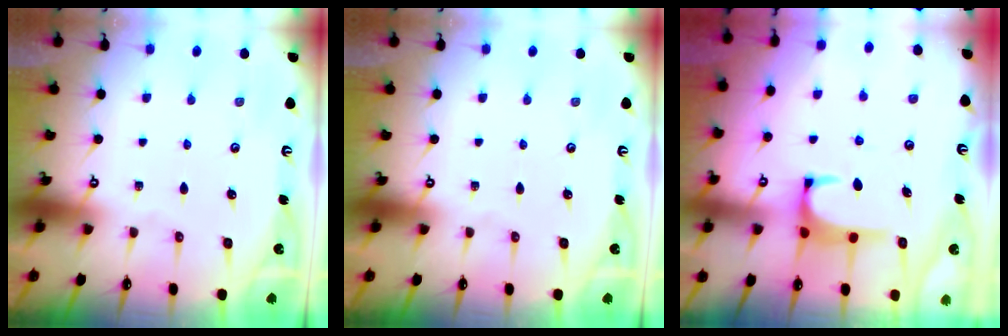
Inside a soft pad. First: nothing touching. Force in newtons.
{"total": 0.0}
{"total": 1.3, "press": 1.2, "slide": 0.5}